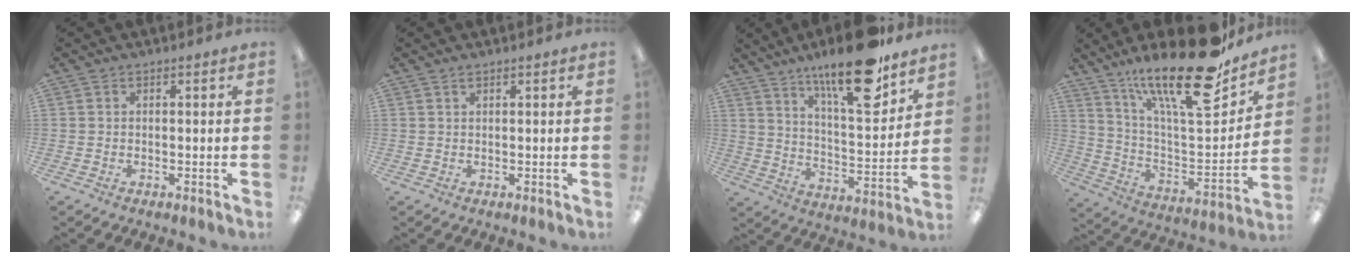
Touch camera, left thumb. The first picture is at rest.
{"total": 0.9, "force": [0.7, 0.3, 0.5], "torque": [-0.012, 0.001, 0.012]}
{"total": 20.7, "force": [14.9, 5.7, 13.1], "torque": [-0.205, -0.089, 0.242]}
{"total": 25.7, "force": [17.9, 7.5, 16.8], "torque": [-0.270, -0.114, 0.301]}